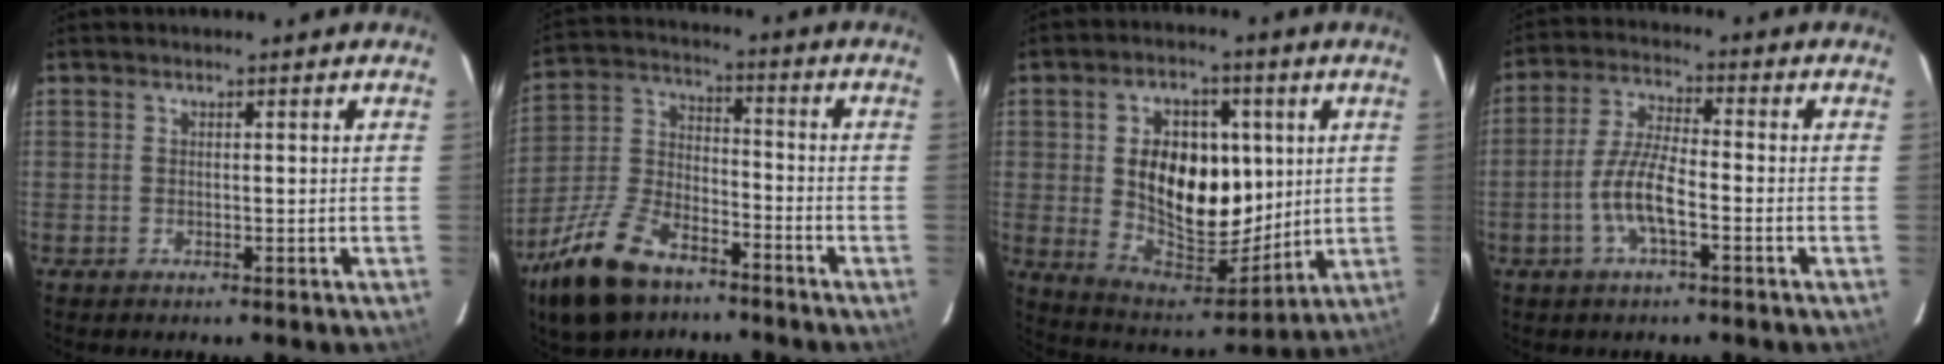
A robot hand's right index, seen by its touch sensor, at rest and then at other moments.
{"total": 17.2, "force": [-11.3, 8.3, 9.9], "torque": [-0.224, -0.001, -0.210]}
{"total": 17.2, "force": [2.5, 11.1, 12.9], "torque": [-0.234, 0.003, 0.059]}
{"total": 7.9, "force": [-3.1, 1.9, 7.0], "torque": [-0.147, 0.001, -0.060]}